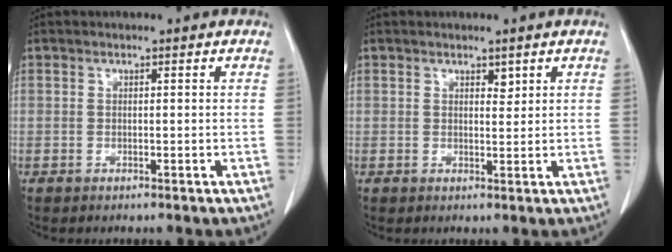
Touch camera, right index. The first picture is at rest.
{"total": 1.3, "force": [0.8, 0.6, 0.7], "torque": [-0.007, -0.004, 0.012]}